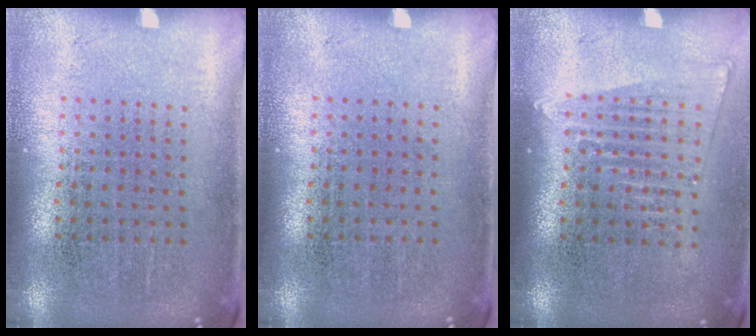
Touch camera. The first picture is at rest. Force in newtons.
{"total": 0.0}
{"total": 1.4, "press": 1.3, "slide": 0.6}